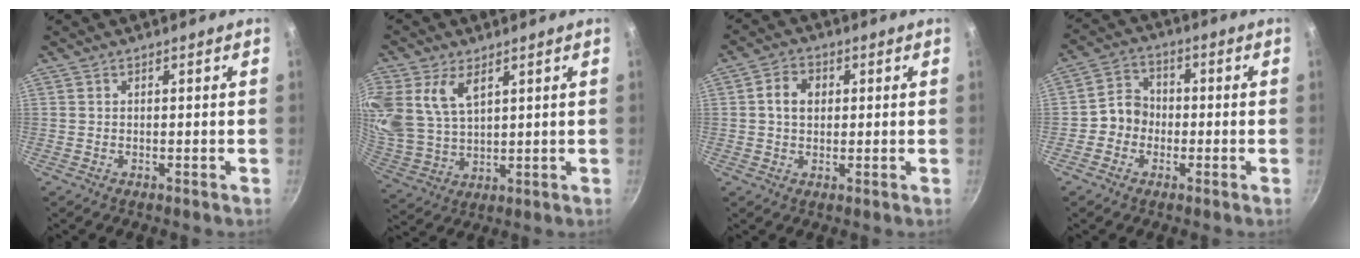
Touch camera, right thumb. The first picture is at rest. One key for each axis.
{"total": 13.7, "fx": 6.0, "fy": 8.4, "fz": 9.0, "tx": -0.194, "ty": -0.015, "tz": 0.132}
{"total": 5.3, "fx": 0.9, "fy": 4.1, "fz": 3.3, "tx": -0.042, "ty": 0.008, "tz": 0.008}
{"total": 6.1, "fx": -1.4, "fy": 5.5, "fz": 2.4, "tx": -0.004, "ty": 0.022, "tz": -0.039}